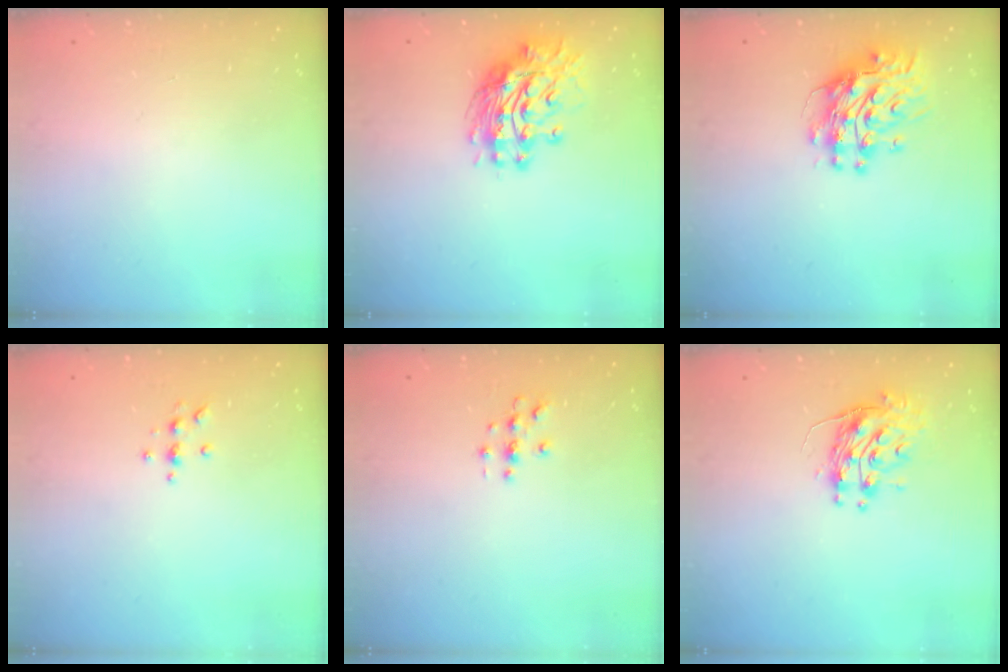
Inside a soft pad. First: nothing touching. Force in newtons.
{"total": 12.3, "press": 12.2, "slide": 1.6}
{"total": 10.7, "press": 10.7, "slide": 0.9}
{"total": 4.6, "press": 4.6, "slide": 0.6}
{"total": 3.1, "press": 3.1, "slide": 0.3}
{"total": 10.9, "press": 10.8, "slide": 0.8}